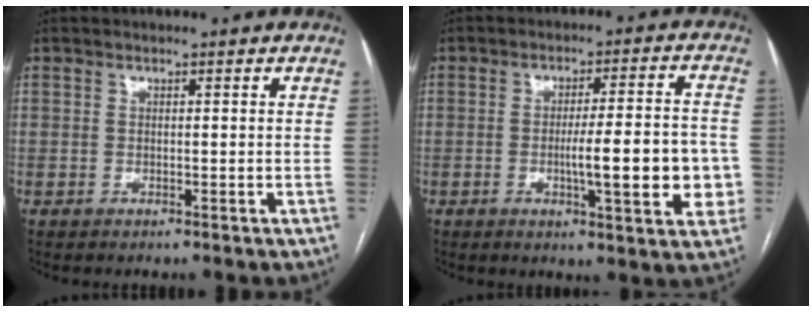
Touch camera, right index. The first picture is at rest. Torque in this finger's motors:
{"motor_torque": [1.54, -0.60, 0.83, 0.15]}